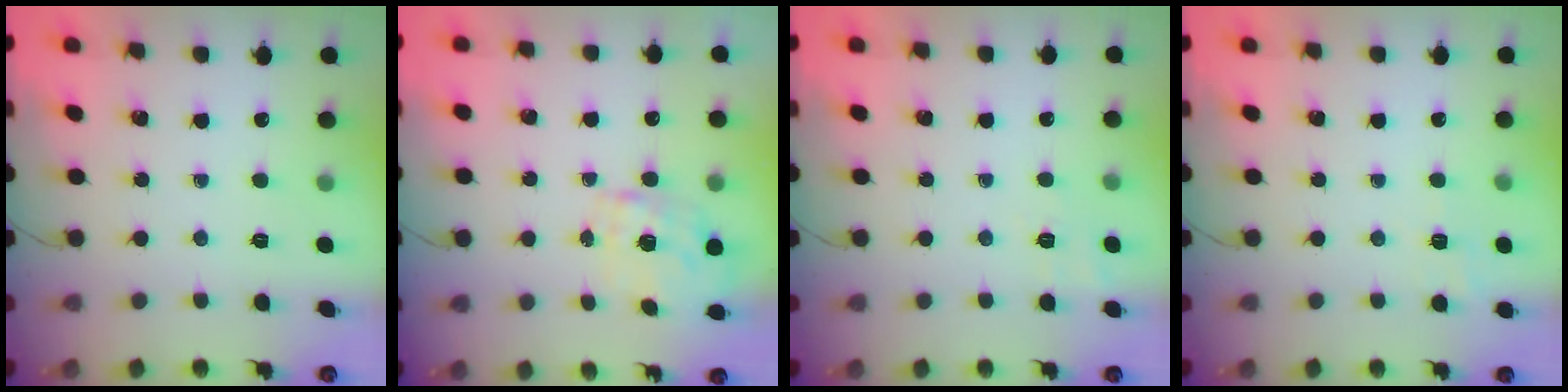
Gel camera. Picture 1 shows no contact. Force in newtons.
{"total": 2.2, "press": 2.2, "slide": 0.4}
{"total": 2.6, "press": 1.9, "slide": 1.8}
{"total": 2.6, "press": 2.1, "slide": 1.6}